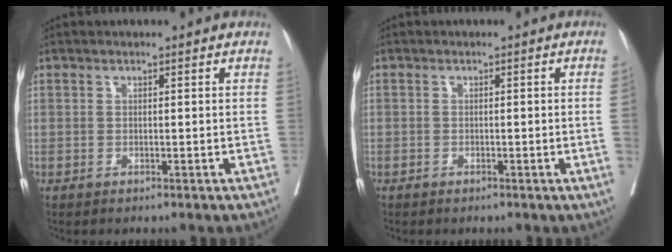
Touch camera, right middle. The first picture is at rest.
{"total": 0.7, "force": [-0.2, -0.2, 0.7], "torque": [-0.006, 0.002, -0.002]}